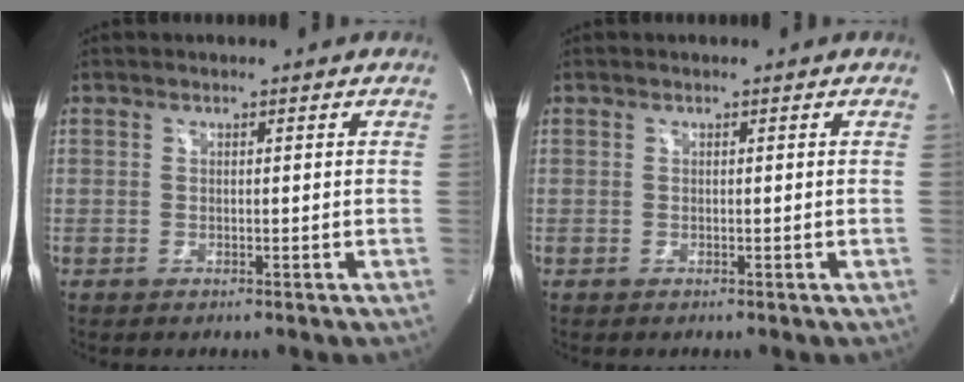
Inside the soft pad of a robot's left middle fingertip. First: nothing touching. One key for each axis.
{"total": 0.0}